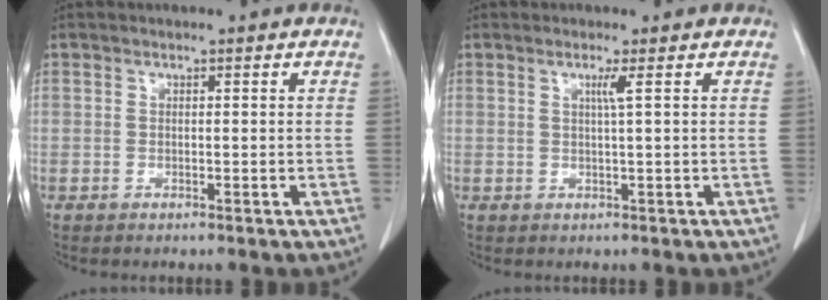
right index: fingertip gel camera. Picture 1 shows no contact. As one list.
[{"total": 1.5, "force": [0.5, -0.6, 1.3], "torque": [-0.029, -0.002, 0.011]}]